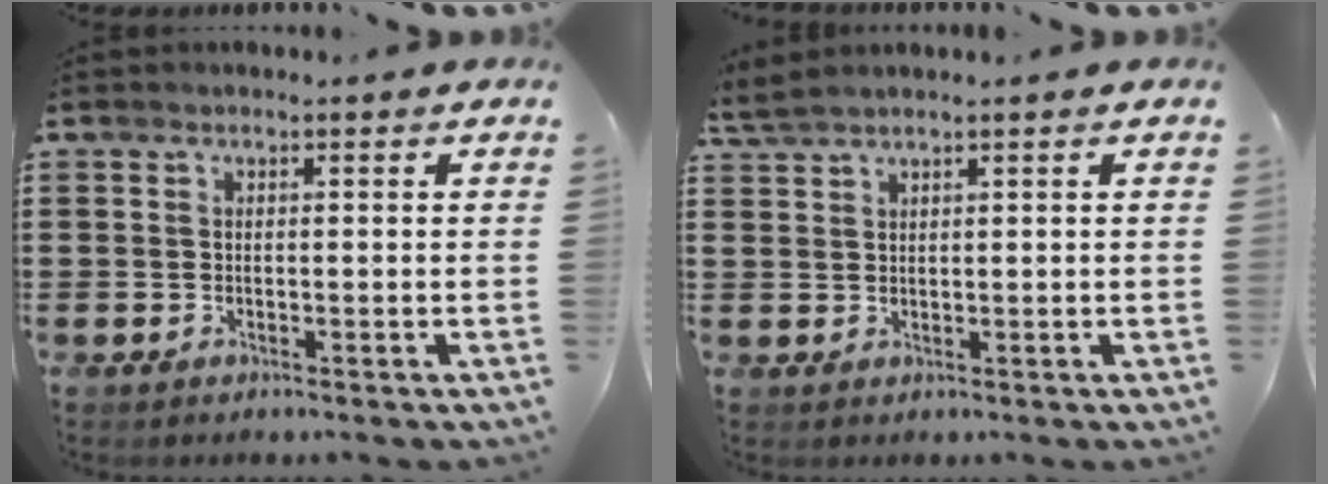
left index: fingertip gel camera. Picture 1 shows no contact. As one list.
[{"total": 1.9, "force": [1.7, -0.1, 0.8], "torque": [-0.020, 0.002, 0.034]}]